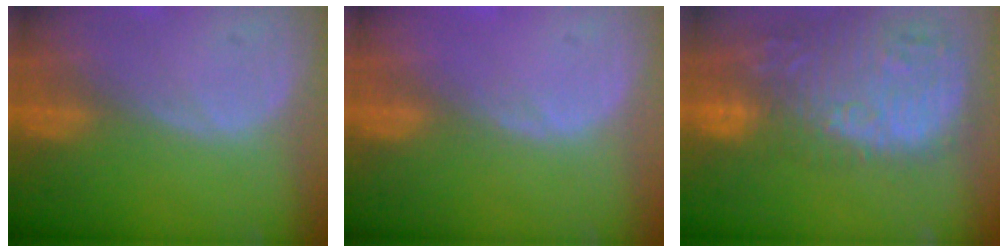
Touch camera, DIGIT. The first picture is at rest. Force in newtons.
{"total": 0.5, "press": 0.5, "slide": 0.1}
{"total": 15.5, "press": 13.1, "slide": 8.3}